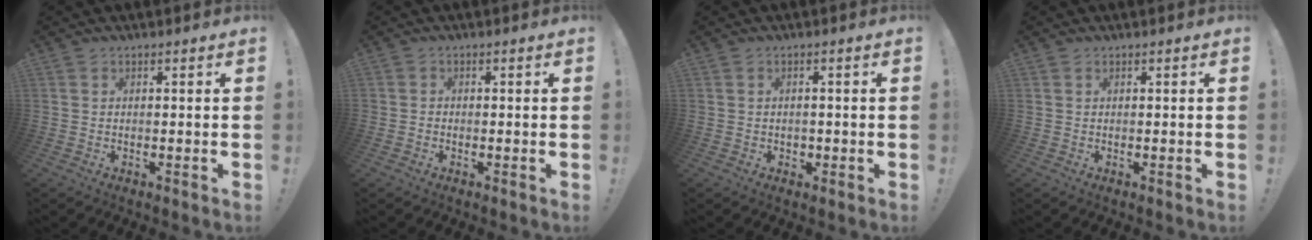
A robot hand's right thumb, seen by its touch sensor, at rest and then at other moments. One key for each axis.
{"total": 1.6, "fx": -0.7, "fy": 1.4, "fz": 0.3, "tx": -0.006, "ty": 0.008, "tz": -0.012}
{"total": 1.7, "fx": -0.2, "fy": 1.6, "fz": 0.5, "tx": -0.002, "ty": -0.003, "tz": -0.006}
{"total": 0.0}